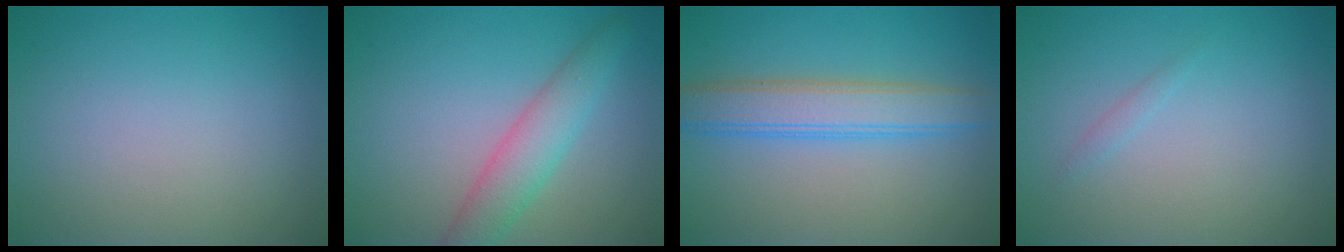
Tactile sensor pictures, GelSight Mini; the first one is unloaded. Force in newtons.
{"total": 3.7, "press": 3.7, "slide": 0.1}
{"total": 4.5, "press": 4.5, "slide": 0.2}
{"total": 0.5, "press": 0.5, "slide": 0.0}